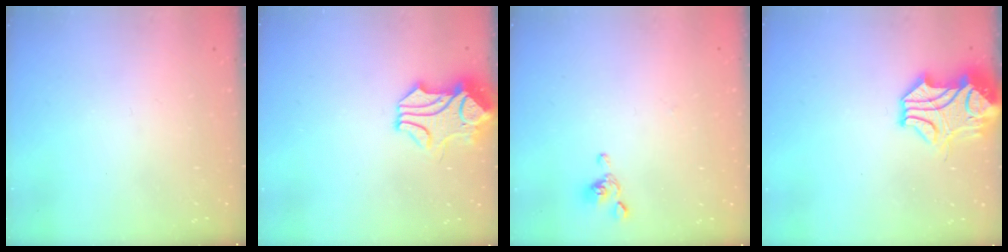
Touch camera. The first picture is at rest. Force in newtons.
{"total": 1.3, "press": 0.7, "slide": 1.1}
{"total": 2.5, "press": 2.5, "slide": 0.6}
{"total": 5.7, "press": 5.6, "slide": 1.3}